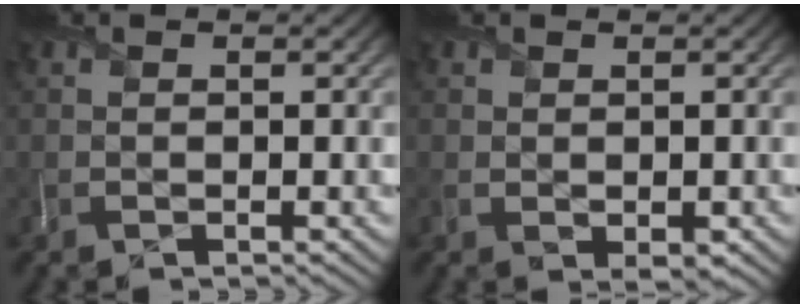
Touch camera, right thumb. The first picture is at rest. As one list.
[{"total": 1.3, "force": [-0.1, 0.9, 1.0], "torque": [-0.017, -0.007, 0.004]}]